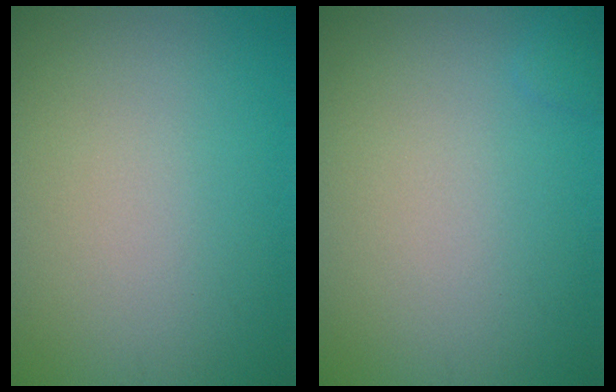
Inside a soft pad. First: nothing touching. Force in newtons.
{"total": 0.9, "press": 0.9, "slide": 0.2}